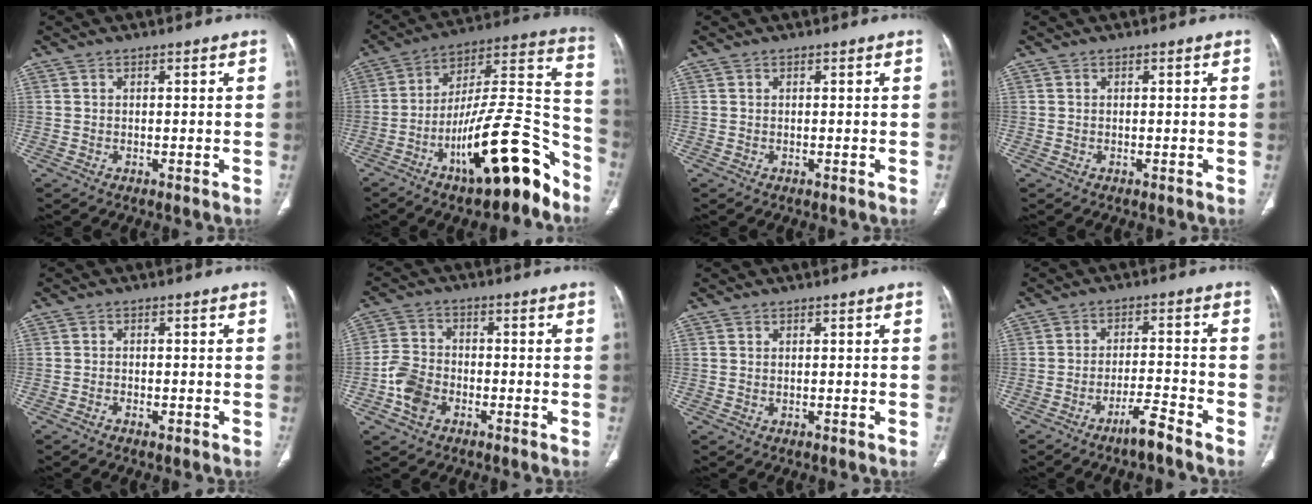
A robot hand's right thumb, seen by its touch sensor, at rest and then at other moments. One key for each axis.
{"total": 23.5, "fx": -13.6, "fy": 6.9, "fz": 17.8, "tx": -0.247, "ty": 0.100, "tz": -0.221}
{"total": 0.0}
{"total": 0.0}
{"total": 1.3, "fx": -0.8, "fy": 0.6, "fz": 0.7, "tx": -0.017, "ty": 0.007, "tz": -0.013}
{"total": 6.9, "fx": -2.9, "fy": 4.9, "fz": 3.8, "tx": -0.067, "ty": 0.019, "tz": -0.059}
{"total": 0.0}
{"total": 5.2, "fx": -4.1, "fy": 0.3, "fz": 3.2, "tx": -0.062, "ty": 0.025, "tz": -0.077}